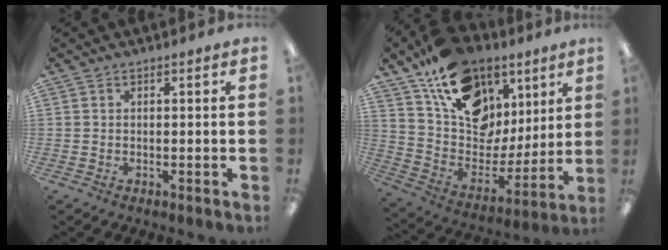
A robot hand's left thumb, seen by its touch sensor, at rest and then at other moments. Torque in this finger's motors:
{"motor_torque": [0.72, 0.95, 1.56, -1.21, 0.17]}